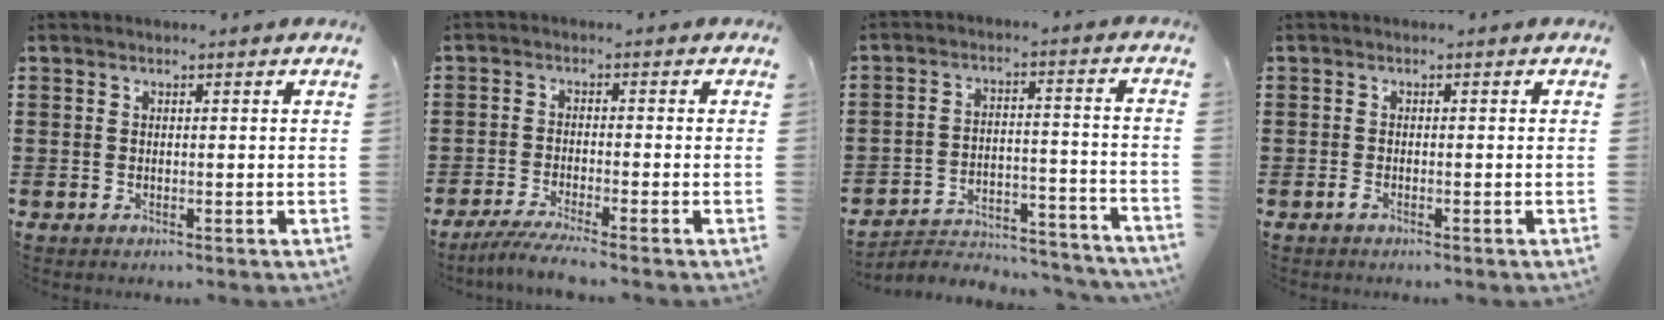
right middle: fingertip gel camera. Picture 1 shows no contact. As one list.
[{"total": 3.4, "force": [-3.0, -0.3, 1.6], "torque": [-0.041, -0.011, -0.061]}, {"total": 4.1, "force": [-3.8, 1.0, 0.8], "torque": [-0.019, 0.006, -0.082]}, {"total": 0.8, "force": [-0.7, 0.2, 0.4], "torque": [-0.012, -0.003, -0.013]}]